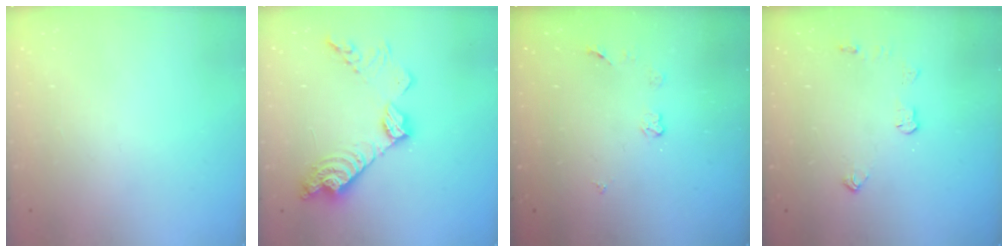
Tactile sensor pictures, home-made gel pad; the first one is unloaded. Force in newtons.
{"total": 17.2, "press": 17.1, "slide": 1.2}
{"total": 4.0, "press": 3.9, "slide": 0.6}
{"total": 4.4, "press": 4.4, "slide": 0.7}